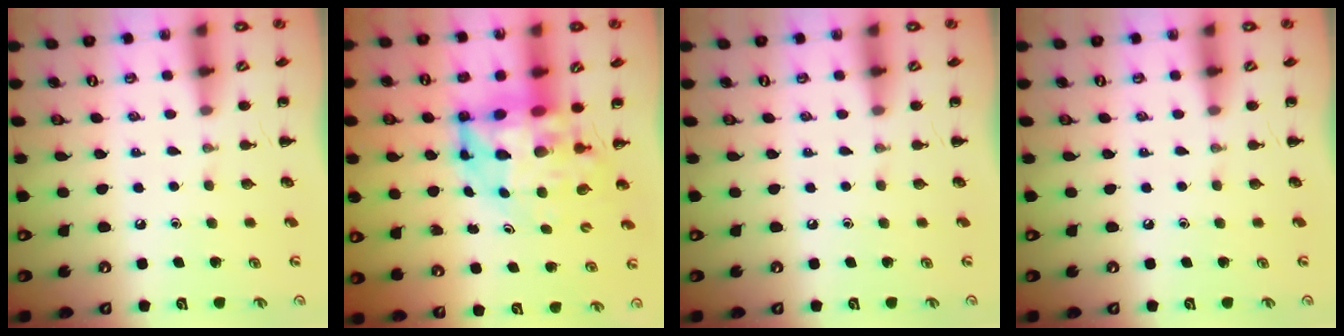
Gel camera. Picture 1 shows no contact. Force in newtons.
{"total": 9.5, "press": 9.1, "slide": 2.8}
{"total": 0.0}
{"total": 0.0}